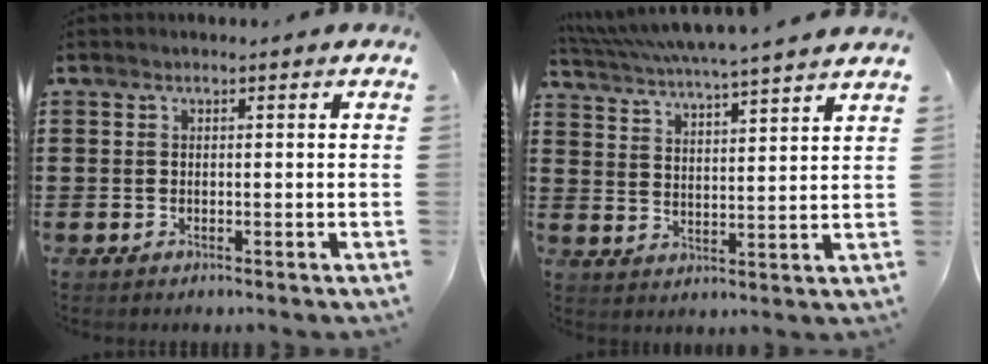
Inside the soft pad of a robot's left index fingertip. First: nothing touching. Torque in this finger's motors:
{"motor_torque": [1.26, -0.87, 0.38, 0.21]}